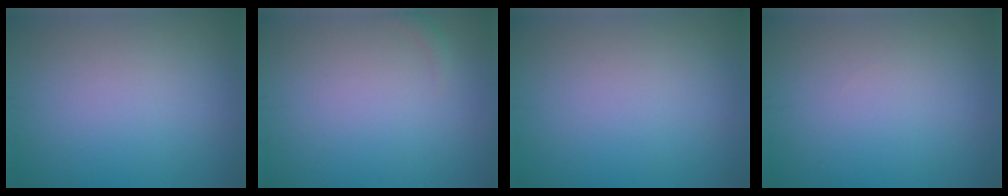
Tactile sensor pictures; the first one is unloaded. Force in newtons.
{"total": 0.6, "press": 0.6, "slide": 0.2}
{"total": 0.0}
{"total": 0.0}